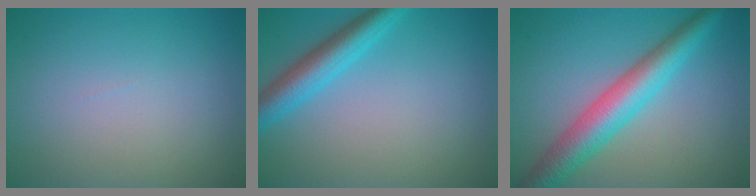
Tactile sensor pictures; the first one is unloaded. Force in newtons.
{"total": 4.1, "press": 4.1, "slide": 0.3}
{"total": 6.0, "press": 6.0, "slide": 0.1}